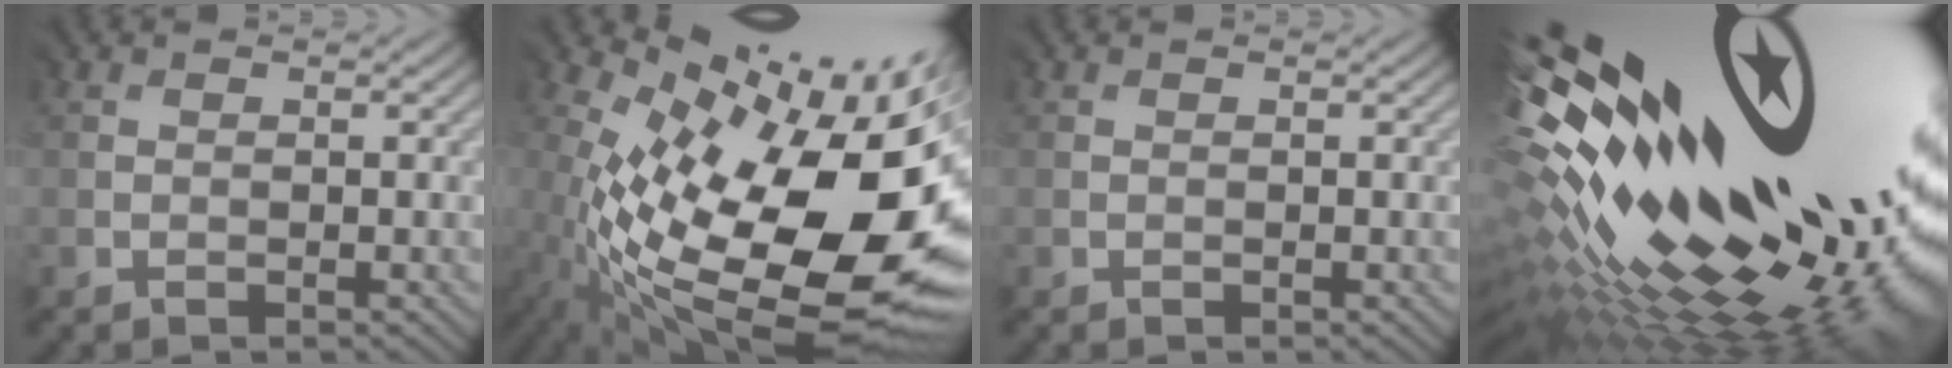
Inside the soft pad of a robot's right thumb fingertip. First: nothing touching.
{"total": 17.0, "force": [-1.3, 7.3, 15.3], "torque": [-0.274, -0.041, -0.006]}
{"total": 0.0}
{"total": 21.0, "force": [3.9, 9.8, 18.2], "torque": [-0.293, -0.027, 0.096]}